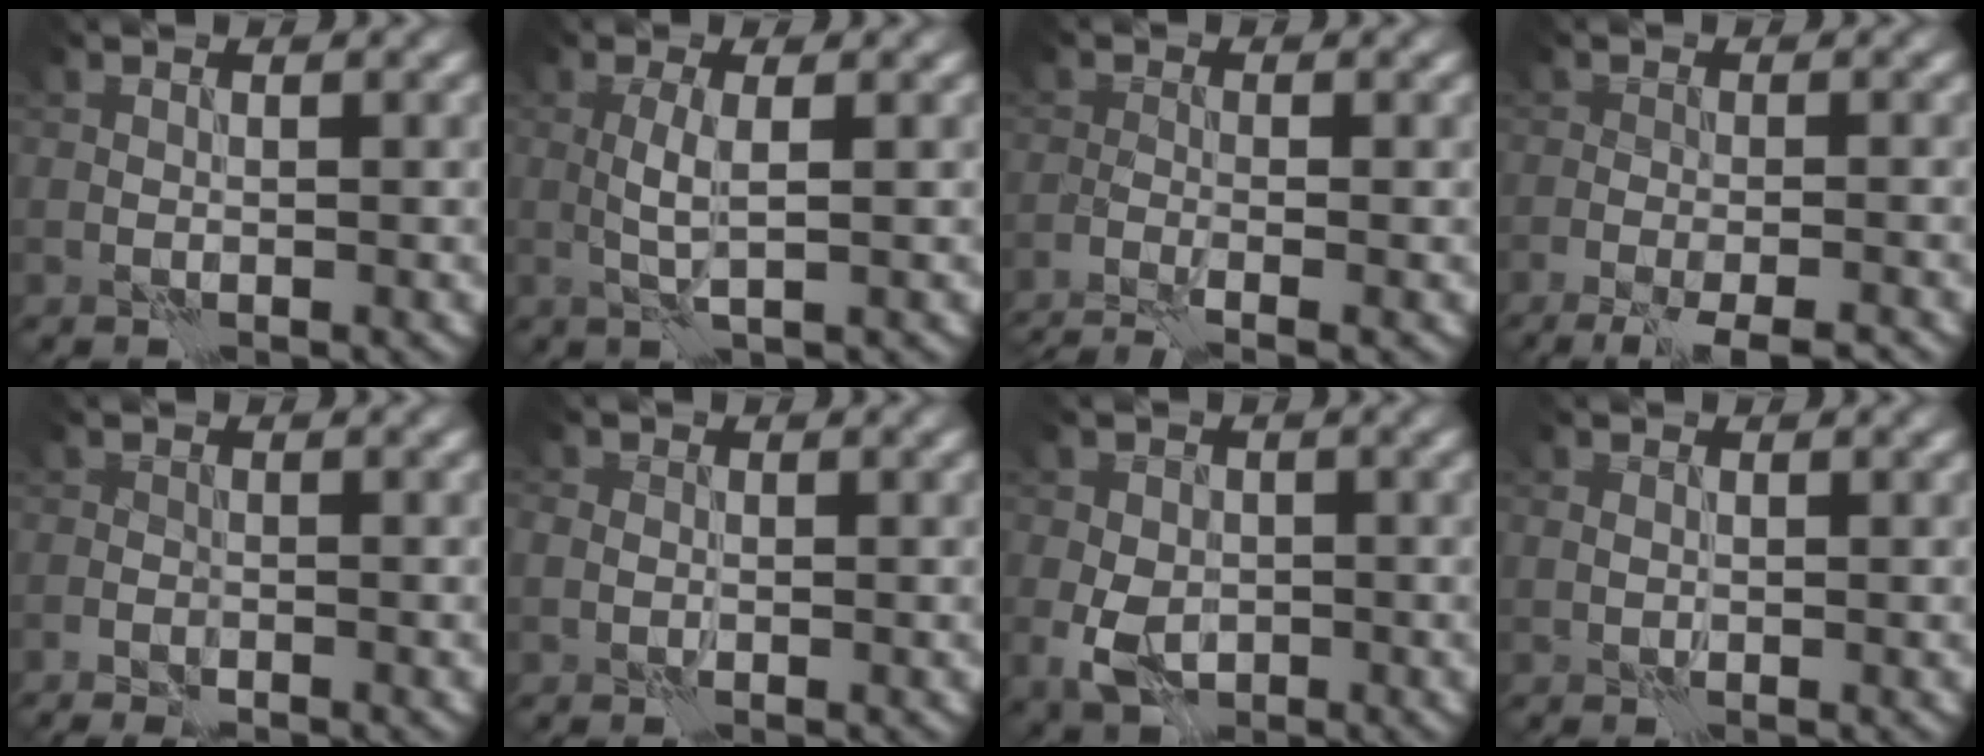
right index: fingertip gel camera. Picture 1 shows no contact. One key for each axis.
{"total": 2.2, "fx": 0.1, "fy": 0.3, "fz": 2.2, "tx": -0.048, "ty": 0.002, "tz": 0.002}
{"total": 4.1, "fx": -3.1, "fy": 0.7, "fz": 2.5, "tx": -0.040, "ty": -0.009, "tz": -0.061}
{"total": 6.7, "fx": -5.2, "fy": 1.7, "fz": 3.9, "tx": -0.055, "ty": -0.011, "tz": -0.070}
{"total": 1.5, "fx": -1.2, "fy": 0.3, "fz": 0.9, "tx": -0.022, "ty": 0.001, "tz": -0.025}
{"total": 1.4, "fx": 0.0, "fy": 1.3, "fz": 0.7, "tx": -0.010, "ty": 0.000, "tz": -0.004}
{"total": 4.7, "fx": -1.1, "fy": 3.5, "fz": 3.0, "tx": -0.063, "ty": -0.010, "tz": -0.025}
{"total": 1.0, "fx": 0.1, "fy": 0.8, "fz": 0.6, "tx": -0.012, "ty": 0.001, "tz": 0.003}